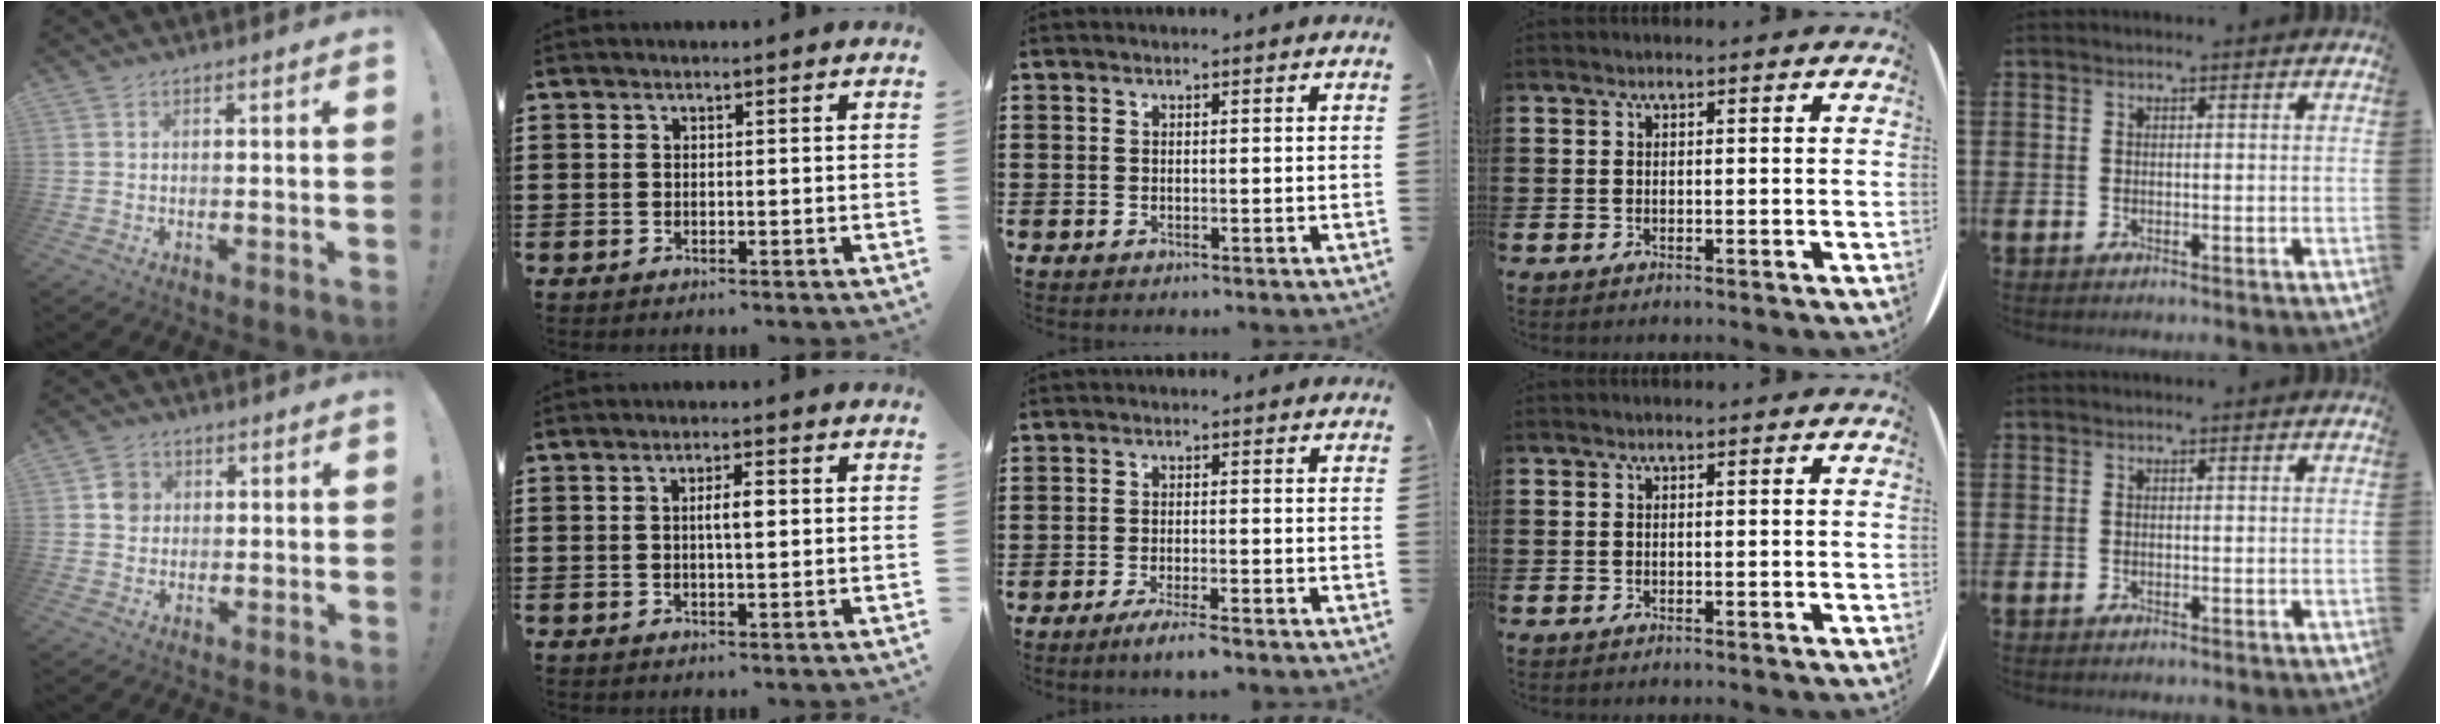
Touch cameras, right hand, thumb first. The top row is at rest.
{"thumb": {"total": 4.7, "force": [0.7, 4.4, 1.5], "torque": [-0.006, 0.002, 0.012]}, "index": {"total": 3.2, "force": [0.3, 0.8, 3.1], "torque": [-0.058, 0.002, 0.002]}, "middle": {"total": 3.4, "force": [-2.9, 0.0, 1.9], "torque": [-0.029, 0.000, -0.052]}}